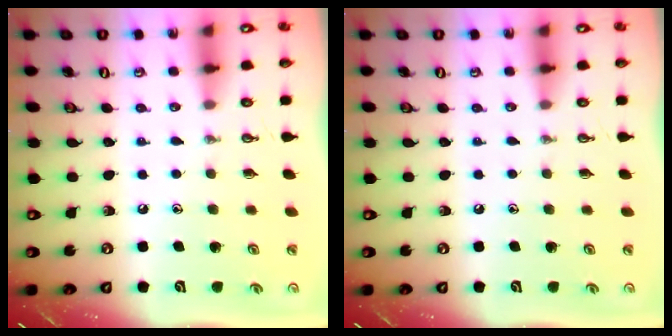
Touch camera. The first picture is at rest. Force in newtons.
{"total": 0.0}